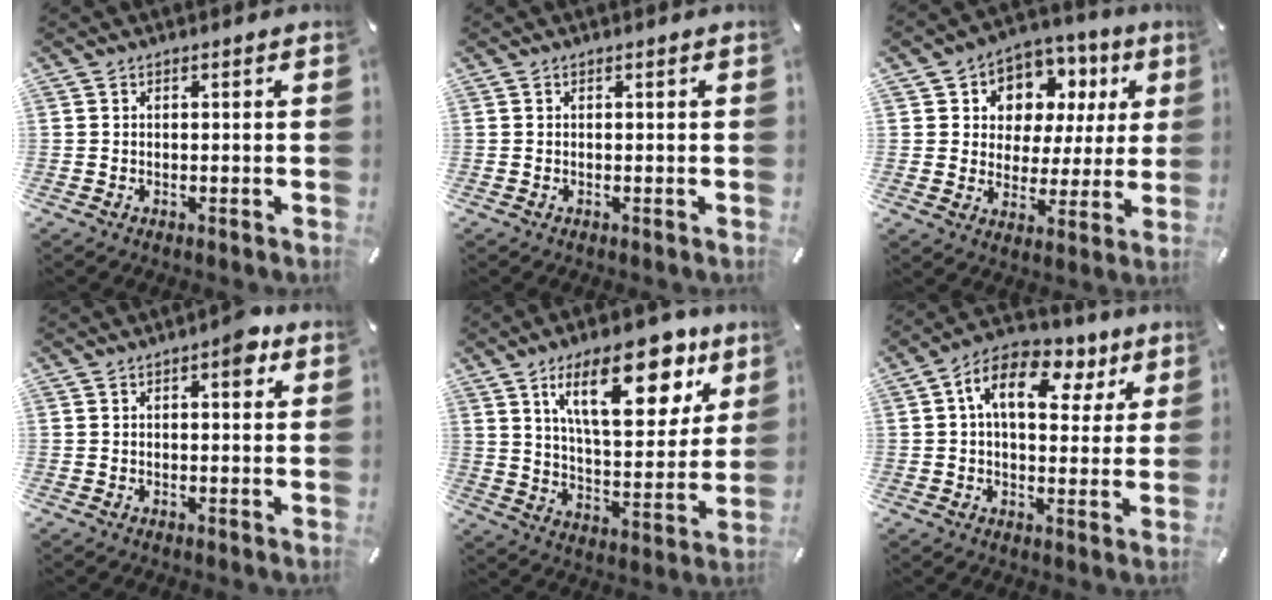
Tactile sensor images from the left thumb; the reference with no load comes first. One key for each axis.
{"total": 0.0}
{"total": 9.5, "fx": 3.8, "fy": 8.3, "fz": 2.3, "tx": -0.045, "ty": -0.029, "tz": 0.073}
{"total": 4.7, "fx": 1.9, "fy": 2.1, "fz": 3.7, "tx": -0.039, "ty": -0.005, "tz": 0.022}
{"total": 22.5, "fx": 11.9, "fy": 9.9, "fz": 16.3, "tx": -0.246, "ty": -0.045, "tz": 0.190}
{"total": 13.0, "fx": 4.9, "fy": 7.7, "fz": 9.3, "tx": -0.145, "ty": -0.006, "tz": 0.082}